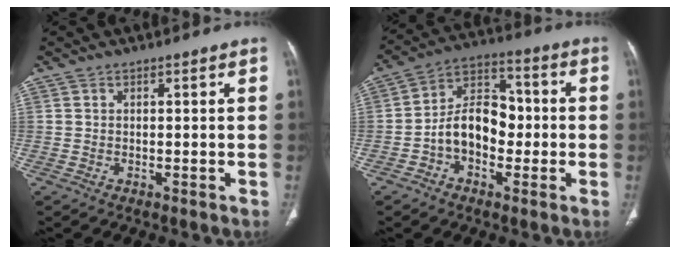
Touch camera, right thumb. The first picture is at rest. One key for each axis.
{"total": 11.5, "fx": -2.2, "fy": 8.1, "fz": 7.9, "tx": -0.107, "ty": 0.042, "tz": -0.051}